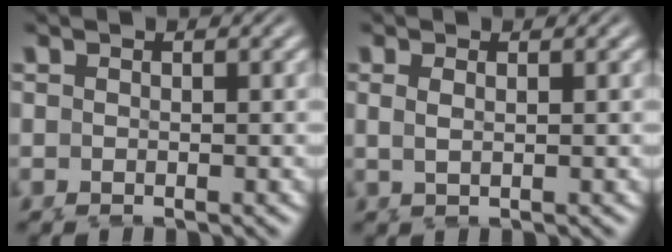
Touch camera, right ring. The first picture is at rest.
{"total": 1.2, "force": [0.6, -0.7, 0.7], "torque": [-0.017, -0.006, 0.017]}